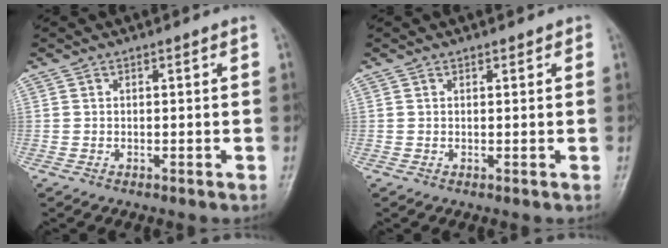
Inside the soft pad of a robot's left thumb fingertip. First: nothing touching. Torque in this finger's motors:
{"motor_torque": [-0.20, -0.08, -0.42, -0.12, 0.00]}